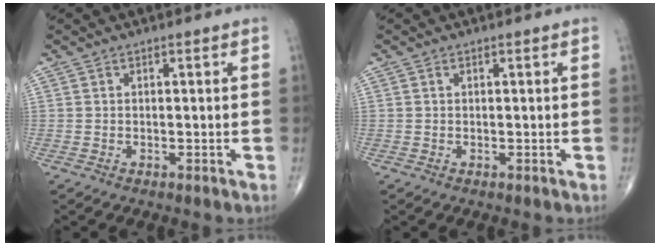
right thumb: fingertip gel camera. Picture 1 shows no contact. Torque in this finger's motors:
{"motor_torque": [-0.37, 0.10, 0.14, 0.09, -0.01]}